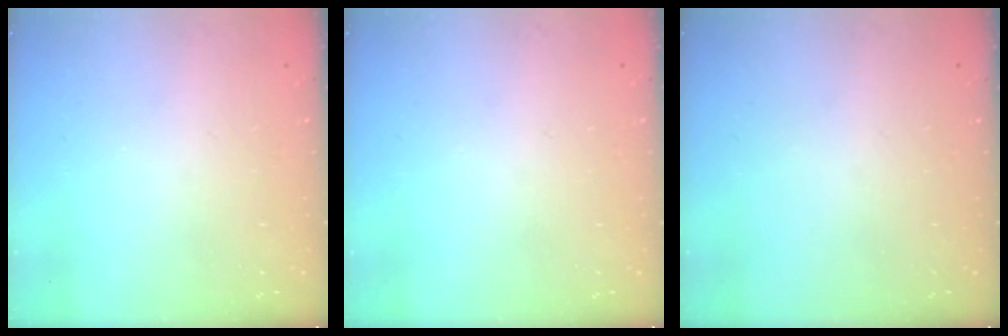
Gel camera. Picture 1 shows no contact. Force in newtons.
{"total": 0.0}
{"total": 0.0}